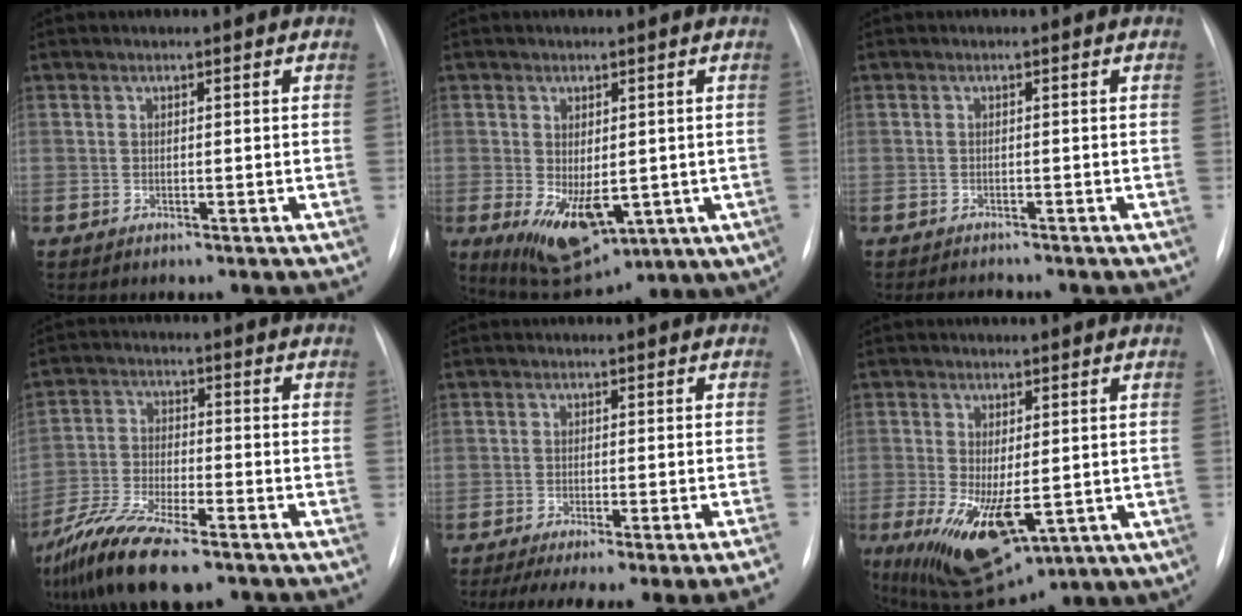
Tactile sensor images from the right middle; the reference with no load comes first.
{"total": 13.3, "force": [-3.7, 6.7, 10.8], "torque": [-0.158, -0.019, -0.034]}
{"total": 1.7, "force": [-1.6, 0.0, 0.2], "torque": [-0.007, -0.011, -0.022]}
{"total": 12.5, "force": [-8.9, 2.9, 8.3], "torque": [-0.163, -0.025, -0.163]}
{"total": 13.6, "force": [-11.1, -0.9, 7.9], "torque": [-0.081, -0.026, -0.151]}
{"total": 14.6, "force": [-3.4, 6.4, 12.7], "torque": [-0.220, -0.032, -0.030]}